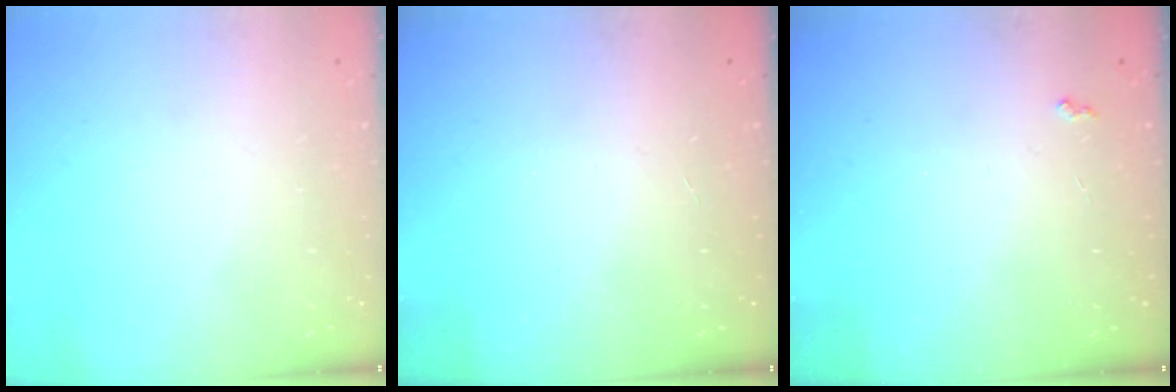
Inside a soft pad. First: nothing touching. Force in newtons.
{"total": 2.1, "press": 2.1, "slide": 0.4}
{"total": 2.5, "press": 2.4, "slide": 0.4}